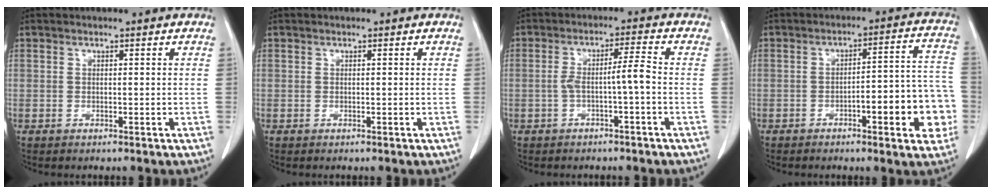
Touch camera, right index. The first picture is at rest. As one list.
[{"total": 0.0}, {"total": 4.3, "force": [-1.1, -0.2, 4.1], "torque": [-0.074, 0.016, -0.015]}, {"total": 11.6, "force": [-3.8, 2.7, 10.6], "torque": [-0.119, 0.032, -0.047]}]